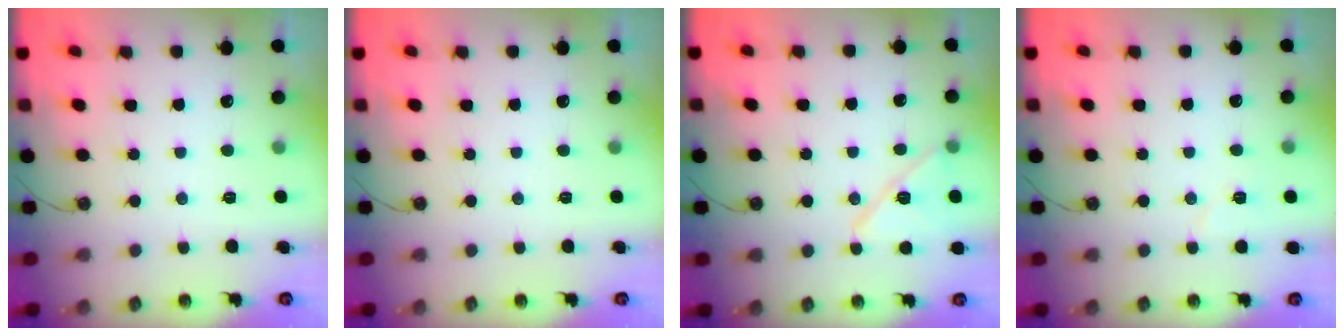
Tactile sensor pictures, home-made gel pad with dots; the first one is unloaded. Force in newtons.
{"total": 0.0}
{"total": 12.5, "press": 12.5, "slide": 0.6}
{"total": 5.3, "press": 5.1, "slide": 1.4}